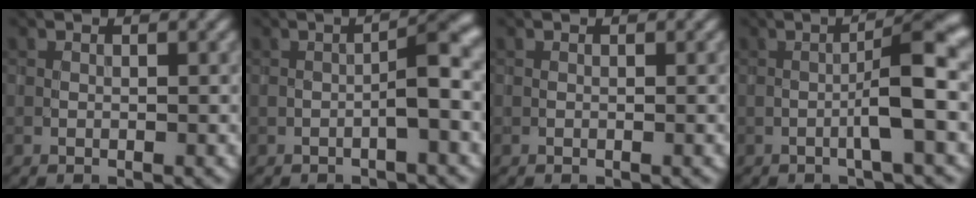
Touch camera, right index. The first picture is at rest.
{"total": 2.8, "force": [-0.6, 0.3, 2.7], "torque": [-0.044, 0.015, -0.013]}
{"total": 0.0}
{"total": 4.5, "force": [-0.7, 0.3, 4.5], "torque": [-0.074, 0.016, -0.019]}